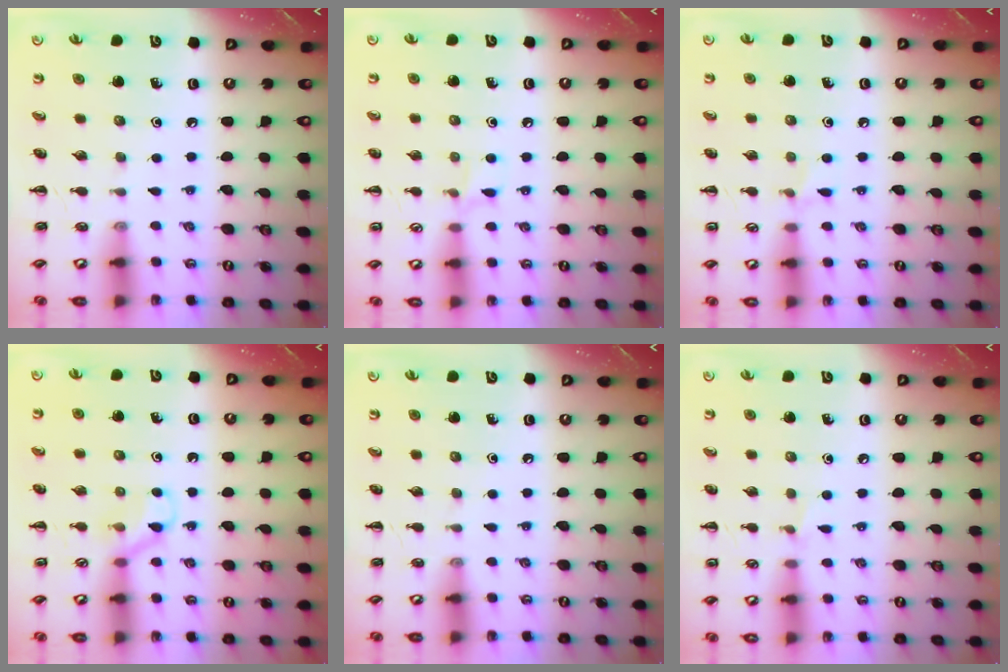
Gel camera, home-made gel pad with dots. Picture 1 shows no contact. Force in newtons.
{"total": 4.9, "press": 4.5, "slide": 1.8}
{"total": 4.8, "press": 4.5, "slide": 1.6}
{"total": 4.9, "press": 4.6, "slide": 1.6}
{"total": 0.0}
{"total": 3.5, "press": 3.4, "slide": 1.1}